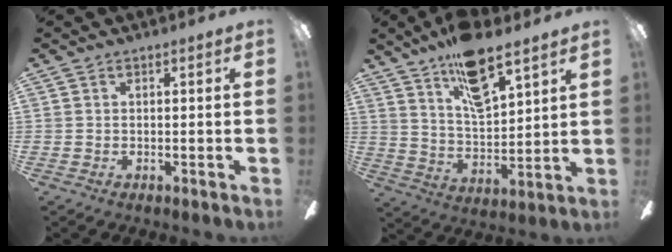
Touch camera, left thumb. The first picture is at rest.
{"total": 14.6, "force": [10.9, 5.1, 8.3], "torque": [-0.145, -0.055, 0.189]}